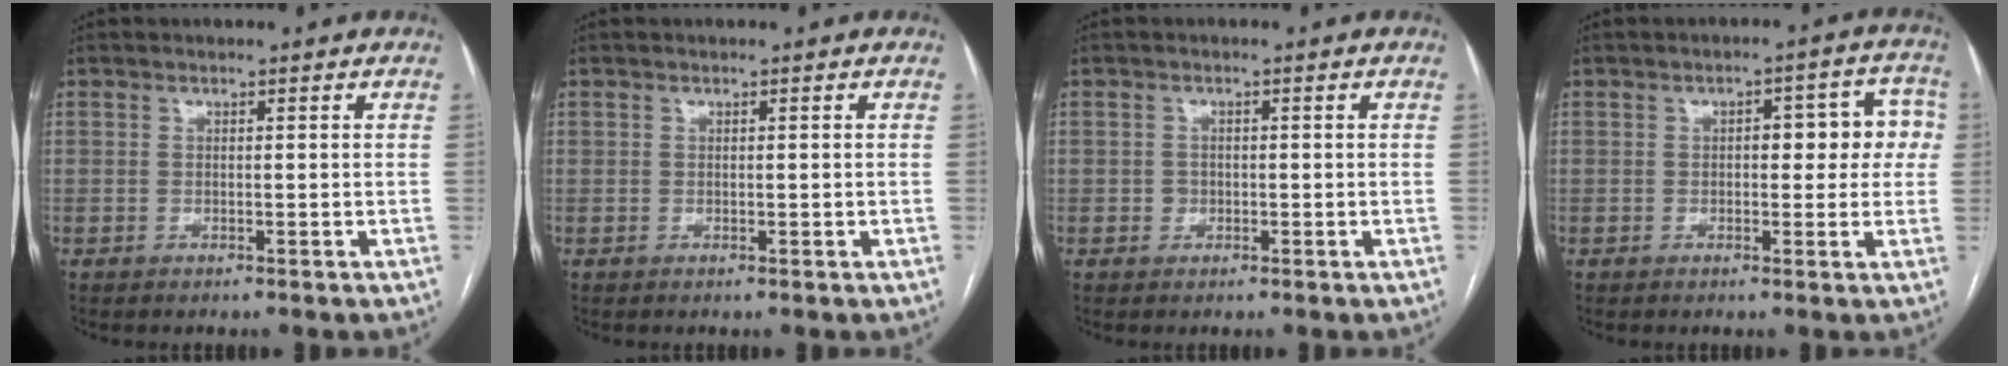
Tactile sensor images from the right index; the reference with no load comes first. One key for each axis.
{"total": 0.0}
{"total": 1.3, "fx": -0.4, "fy": 1.2, "fz": 0.3, "tx": -0.001, "ty": 0.005, "tz": -0.006}
{"total": 7.8, "fx": 0.8, "fy": 3.6, "fz": 6.8, "tx": -0.070, "ty": 0.037, "tz": 0.008}